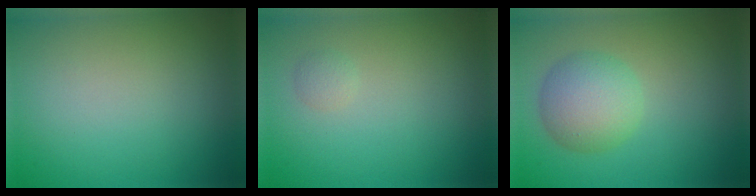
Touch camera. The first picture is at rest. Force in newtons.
{"total": 0.7, "press": 0.7, "slide": 0.1}
{"total": 4.5, "press": 4.5, "slide": 0.4}